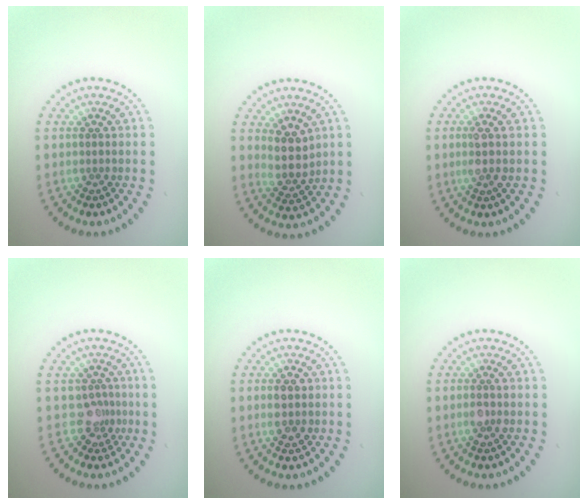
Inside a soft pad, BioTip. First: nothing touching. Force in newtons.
{"total": 2.8, "press": 2.5, "slide": 1.4}
{"total": 1.8, "press": 1.5, "slide": 1.0}
{"total": 2.1, "press": 1.6, "slide": 1.4}
{"total": 2.1, "press": 2.0, "slide": 0.1}
{"total": 1.5, "press": 1.4, "slide": 0.7}